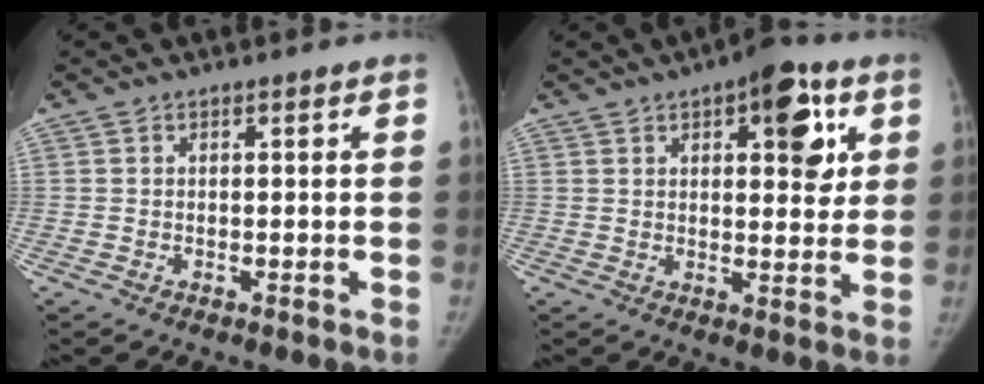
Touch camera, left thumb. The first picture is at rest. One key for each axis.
{"total": 11.3, "fx": 4.6, "fy": 5.1, "fz": 8.9, "tx": -0.076, "ty": -0.010, "tz": 0.055}